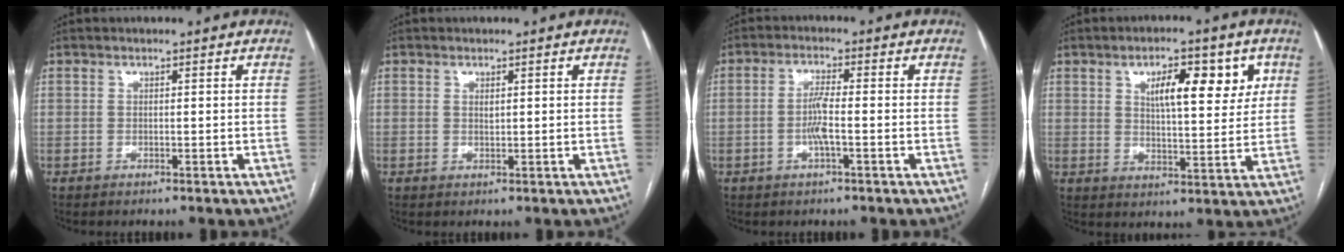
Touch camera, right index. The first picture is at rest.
{"total": 0.9, "force": [0.3, 0.3, 0.8], "torque": [-0.015, -0.003, 0.007]}
{"total": 3.9, "force": [-1.0, 0.2, 3.7], "torque": [-0.077, 0.002, -0.020]}
{"total": 9.4, "force": [3.9, 3.5, 7.8], "torque": [-0.114, 0.010, 0.061]}